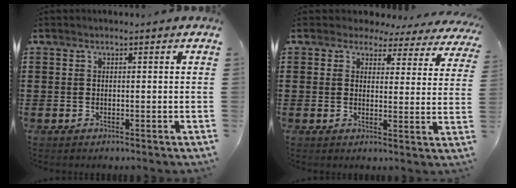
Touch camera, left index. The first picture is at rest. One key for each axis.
{"total": 3.3, "fx": 3.0, "fy": 1.4, "fz": 0.7, "tx": -0.023, "ty": -0.018, "tz": 0.049}